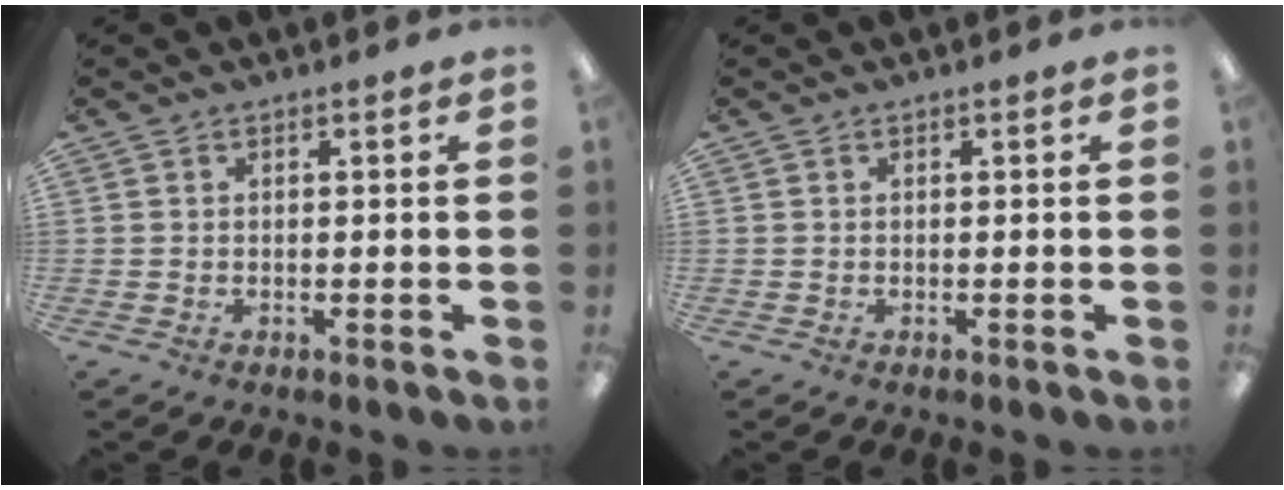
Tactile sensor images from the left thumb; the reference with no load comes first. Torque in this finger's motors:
{"motor_torque": [0.00, 0.00, -0.07, 0.04, 0.00]}